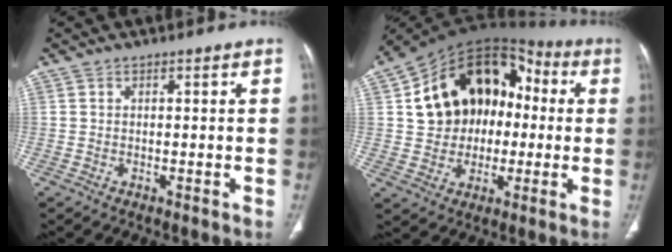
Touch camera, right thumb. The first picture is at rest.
{"total": 20.6, "force": [2.0, 15.5, 13.5], "torque": [-0.178, 0.040, 0.034]}